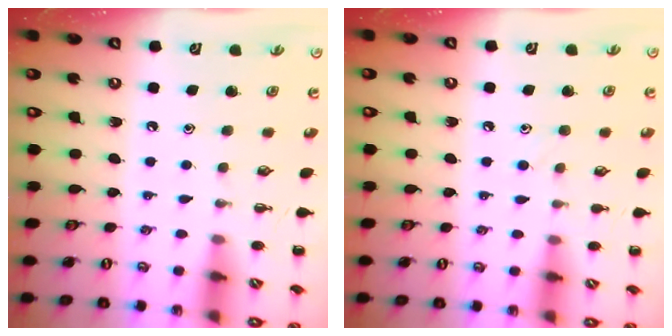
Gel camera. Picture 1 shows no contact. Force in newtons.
{"total": 5.3, "press": 4.9, "slide": 2.0}